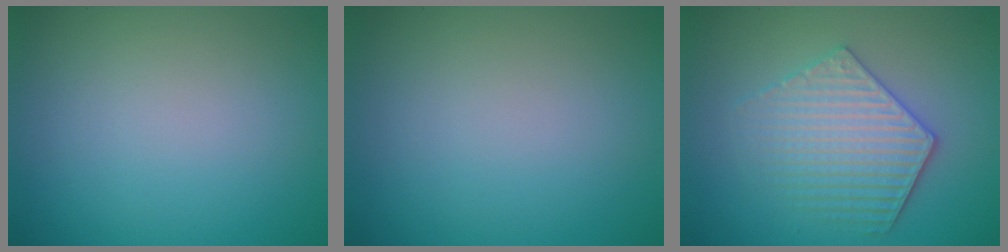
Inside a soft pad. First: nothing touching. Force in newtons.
{"total": 0.0}
{"total": 4.1, "press": 3.8, "slide": 1.4}